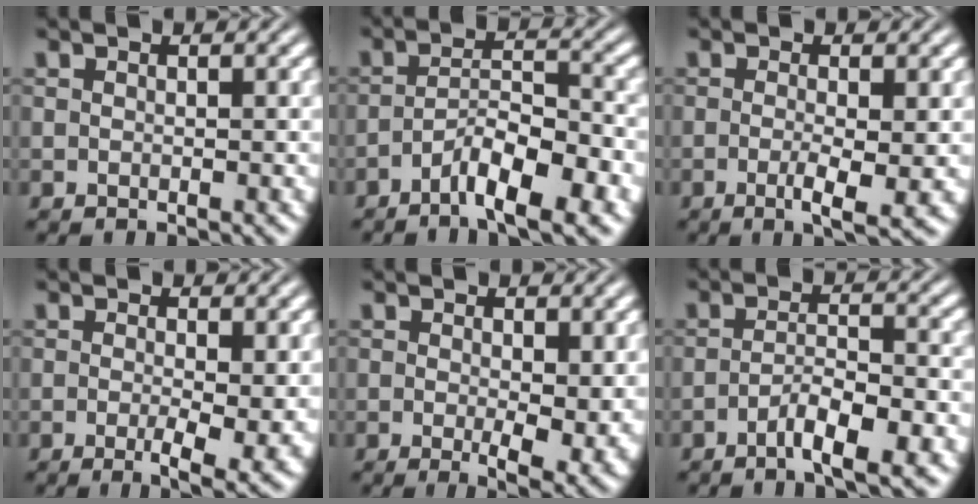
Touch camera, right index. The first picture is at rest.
{"total": 5.0, "force": [-3.2, 1.2, 3.7], "torque": [-0.043, -0.002, -0.056]}
{"total": 3.2, "force": [-1.0, 0.2, 3.0], "torque": [-0.051, -0.015, -0.013]}
{"total": 4.3, "force": [-1.8, 0.9, 3.8], "torque": [-0.057, -0.022, -0.022]}
{"total": 4.2, "force": [-0.8, 1.3, 3.9], "torque": [-0.052, -0.025, -0.005]}
{"total": 3.6, "force": [-2.5, -0.1, 2.6], "torque": [-0.032, -0.006, -0.041]}